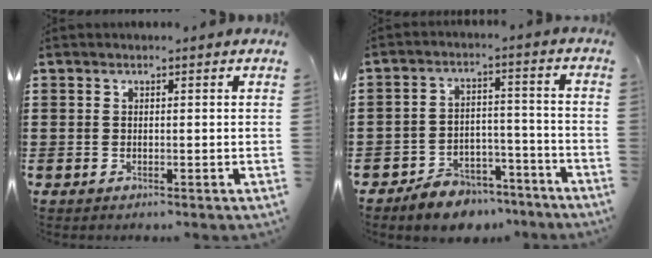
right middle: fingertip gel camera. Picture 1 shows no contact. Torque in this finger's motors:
{"motor_torque": [0.71, 0.00, 0.37, 0.03]}